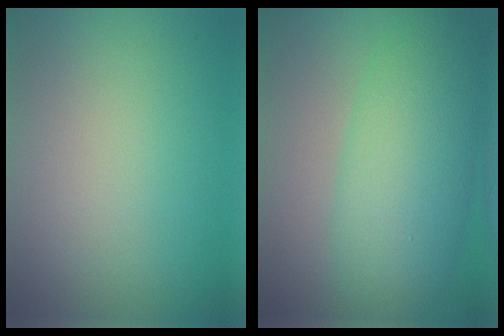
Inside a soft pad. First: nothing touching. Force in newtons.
{"total": 8.1, "press": 8.1, "slide": 0.0}